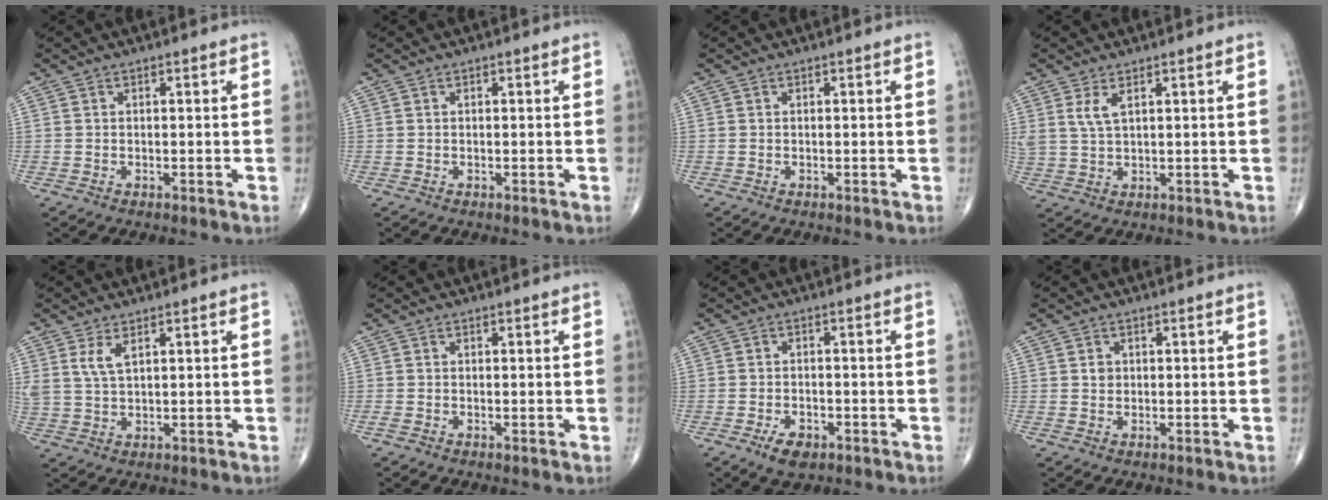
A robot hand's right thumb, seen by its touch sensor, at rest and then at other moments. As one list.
[{"total": 0.0}, {"total": 0.0}, {"total": 3.3, "force": [1.7, 1.2, 2.6], "torque": [-0.059, -0.006, 0.041]}, {"total": 3.7, "force": [1.9, 1.4, 2.8], "torque": [-0.061, -0.007, 0.046]}, {"total": 0.9, "force": [-0.3, 0.4, 0.8], "torque": [-0.018, -0.003, -0.007]}, {"total": 4.2, "force": [-2.3, 2.3, 2.7], "torque": [-0.044, 0.003, -0.037]}, {"total": 1.3, "force": [0.2, 1.1, 0.6], "torque": [-0.005, 0.002, 0.004]}]